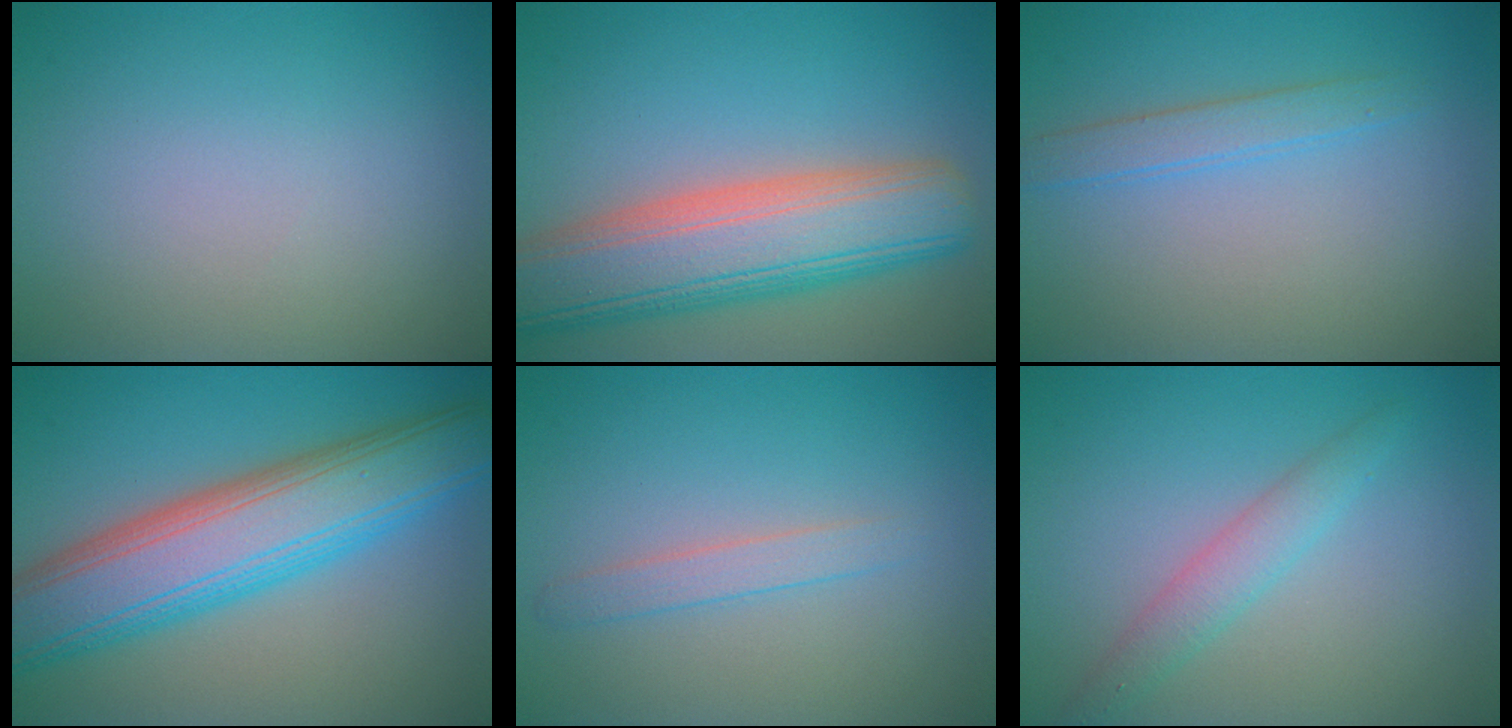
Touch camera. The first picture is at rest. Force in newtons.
{"total": 10.4, "press": 10.3, "slide": 1.1}
{"total": 1.9, "press": 1.9, "slide": 0.1}
{"total": 10.4, "press": 10.4, "slide": 0.2}
{"total": 1.6, "press": 1.6, "slide": 0.1}
{"total": 2.3, "press": 2.3, "slide": 0.1}